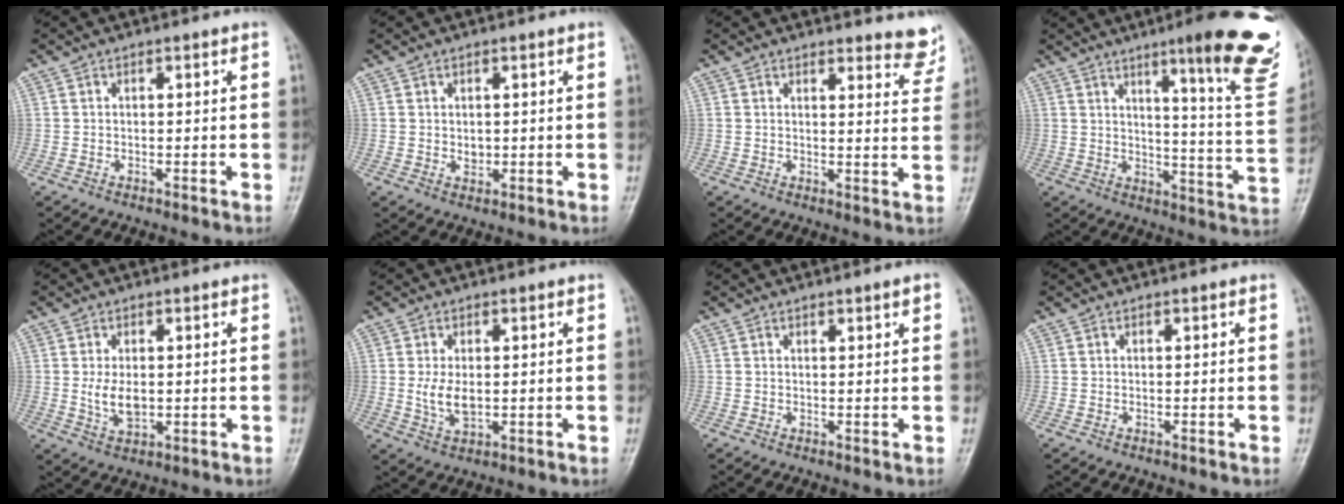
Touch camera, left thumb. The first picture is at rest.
{"total": 1.7, "force": [0.3, 1.3, 1.0], "torque": [-0.011, -0.003, 0.008]}
{"total": 5.8, "force": [5.4, 1.5, 1.3], "torque": [0.011, -0.042, 0.047]}
{"total": 20.9, "force": [12.5, 2.7, 16.5], "torque": [-0.184, -0.066, 0.161]}
{"total": 4.9, "force": [0.2, 2.9, 3.9], "torque": [-0.069, -0.010, 0.011]}
{"total": 5.0, "force": [0.2, 2.9, 4.1], "torque": [-0.077, -0.011, 0.010]}
{"total": 1.3, "force": [0.9, 0.2, 1.0], "torque": [-0.013, -0.005, 0.012]}
{"total": 0.0}